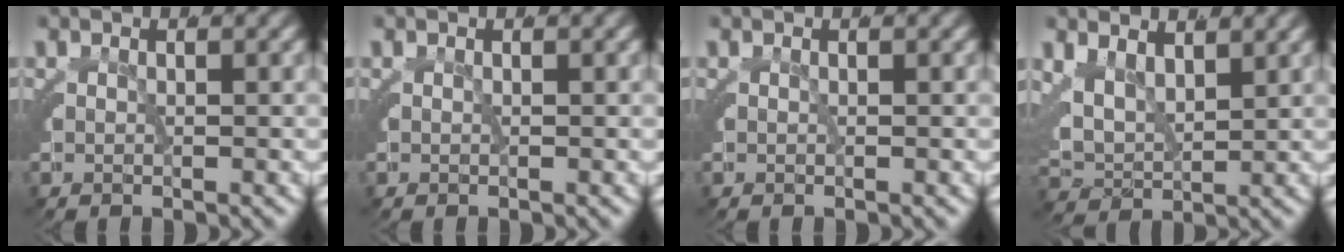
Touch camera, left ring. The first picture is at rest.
{"total": 0.0}
{"total": 0.0}
{"total": 5.9, "force": [2.0, 4.5, 3.2], "torque": [-0.091, -0.019, 0.039]}